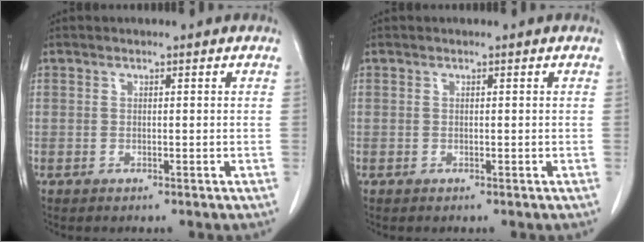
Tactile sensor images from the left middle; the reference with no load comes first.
{"total": 0.0}